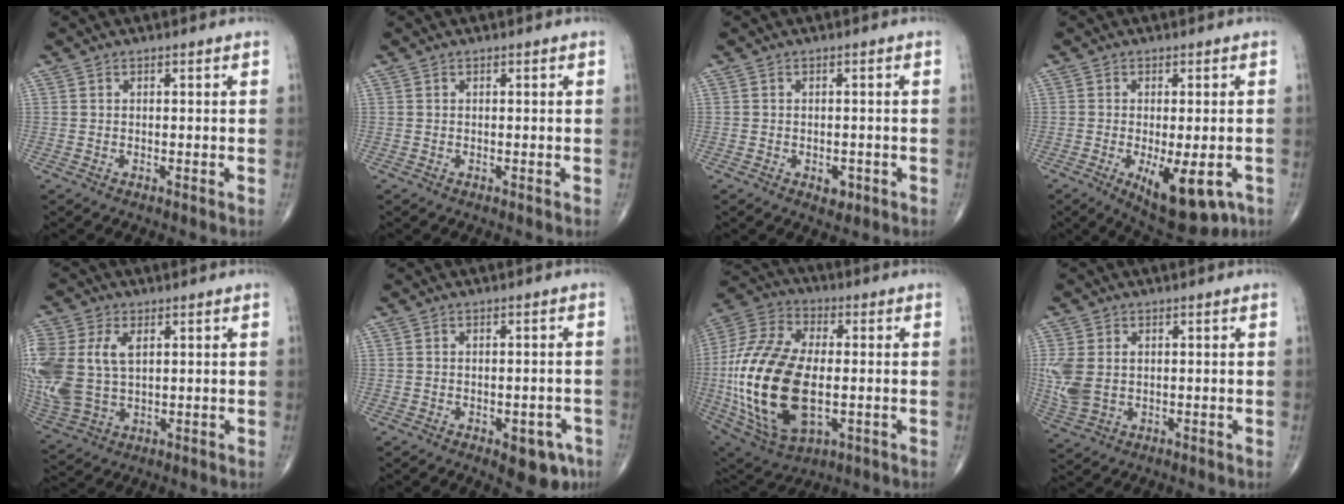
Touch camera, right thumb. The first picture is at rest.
{"total": 0.0}
{"total": 2.2, "force": [-0.9, 1.5, 1.4], "torque": [-0.010, 0.001, -0.008]}
{"total": 12.0, "force": [-4.6, 4.8, 9.9], "torque": [-0.134, -0.010, -0.057]}
{"total": 16.9, "force": [2.7, 10.9, 12.7], "torque": [-0.327, -0.002, 0.059]}
{"total": 6.7, "force": [-3.3, 3.3, 4.7], "torque": [-0.037, 0.016, -0.035]}
{"total": 26.9, "force": [-3.0, 14.5, 22.5], "torque": [-0.482, -0.005, -0.038]}
{"total": 7.5, "force": [0.4, 5.2, 5.4], "torque": [-0.132, 0.004, 0.018]}